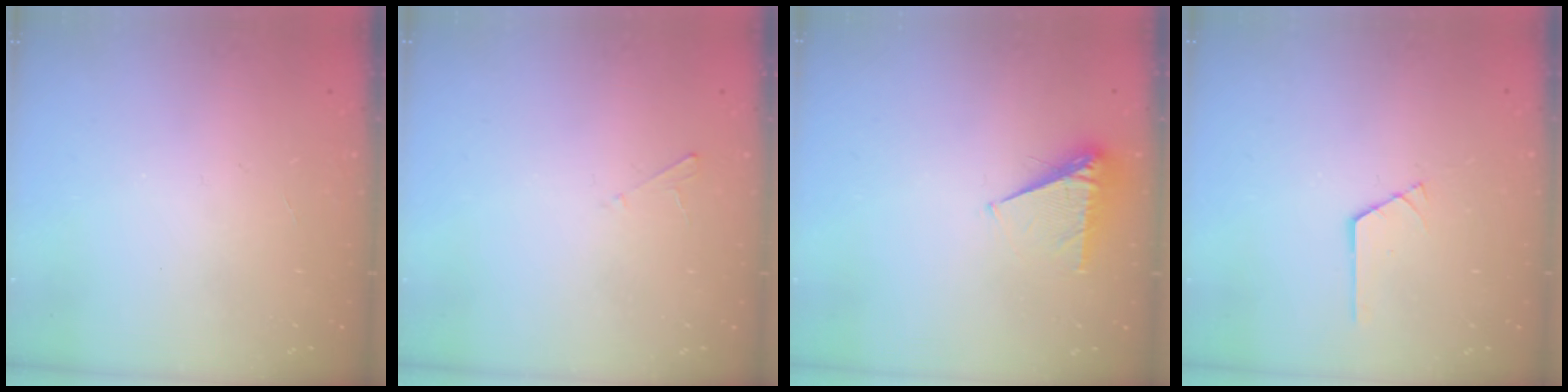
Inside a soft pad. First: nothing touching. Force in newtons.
{"total": 2.0, "press": 2.0, "slide": 0.2}
{"total": 5.7, "press": 5.7, "slide": 0.6}
{"total": 1.0, "press": 1.0, "slide": 0.1}